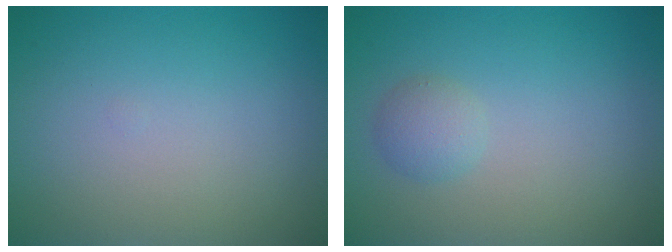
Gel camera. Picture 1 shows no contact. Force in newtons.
{"total": 1.6, "press": 1.6, "slide": 0.1}